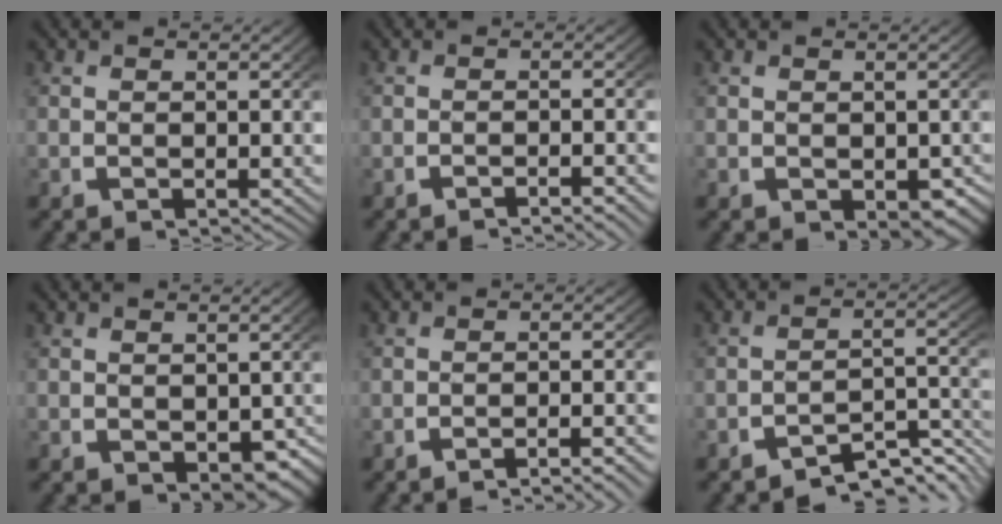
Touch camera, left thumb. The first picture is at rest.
{"total": 2.4, "force": [-2.0, 0.3, 1.2], "torque": [-0.018, 0.003, -0.033]}
{"total": 1.9, "force": [-0.2, 1.4, 1.3], "torque": [-0.014, -0.015, 0.009]}
{"total": 2.5, "force": [-0.4, 1.8, 1.7], "torque": [-0.018, -0.019, 0.010]}
{"total": 3.1, "force": [-2.6, 0.2, 1.8], "torque": [-0.027, 0.002, -0.041]}
{"total": 6.4, "force": [-4.5, 2.2, 4.0], "torque": [-0.056, -0.013, -0.063]}